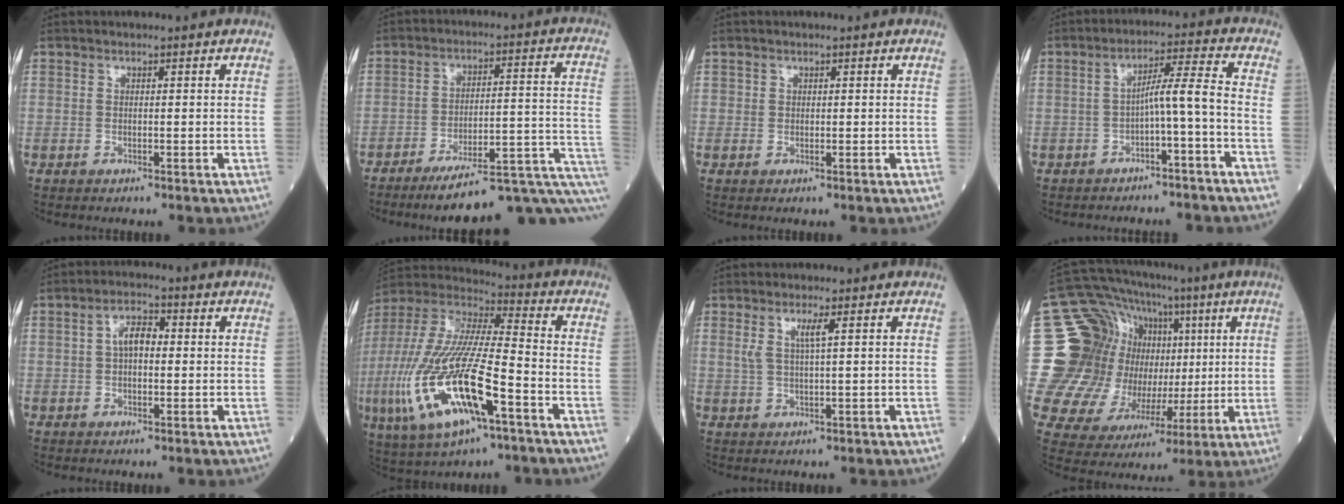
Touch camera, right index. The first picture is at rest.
{"total": 17.3, "force": [-12.2, 1.5, 12.1], "torque": [-0.107, 0.040, -0.176]}
{"total": 0.6, "force": [0.2, 0.6, 0.0], "torque": [0.009, 0.003, 0.000]}
{"total": 5.5, "force": [-2.2, -0.5, 5.0], "torque": [-0.077, 0.022, -0.033]}
{"total": 4.3, "force": [0.5, 2.0, 3.8], "torque": [-0.071, 0.015, 0.006]}
{"total": 23.4, "force": [-8.2, 5.7, 21.2], "torque": [-0.509, -0.041, -0.148]}
{"total": 2.7, "force": [1.1, -0.2, 2.5], "torque": [-0.056, -0.001, 0.024]}
{"total": 23.1, "force": [3.5, 18.7, 13.1], "torque": [-0.238, 0.081, 0.085]}